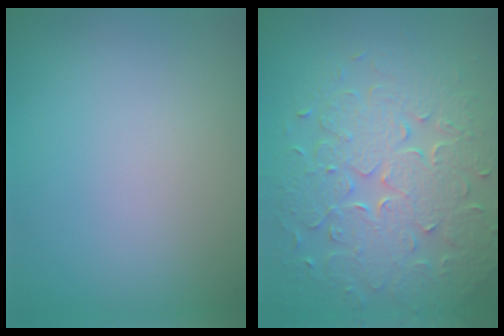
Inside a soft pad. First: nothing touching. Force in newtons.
{"total": 8.1, "press": 5.8, "slide": 5.7}